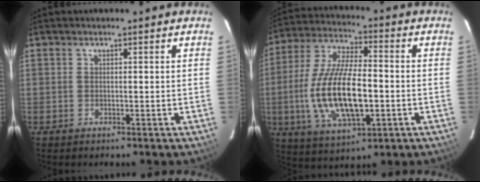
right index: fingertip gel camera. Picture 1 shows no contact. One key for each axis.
{"total": 17.8, "fx": -3.3, "fy": 6.8, "fz": 16.1, "tx": -0.333, "ty": -0.008, "tz": -0.053}